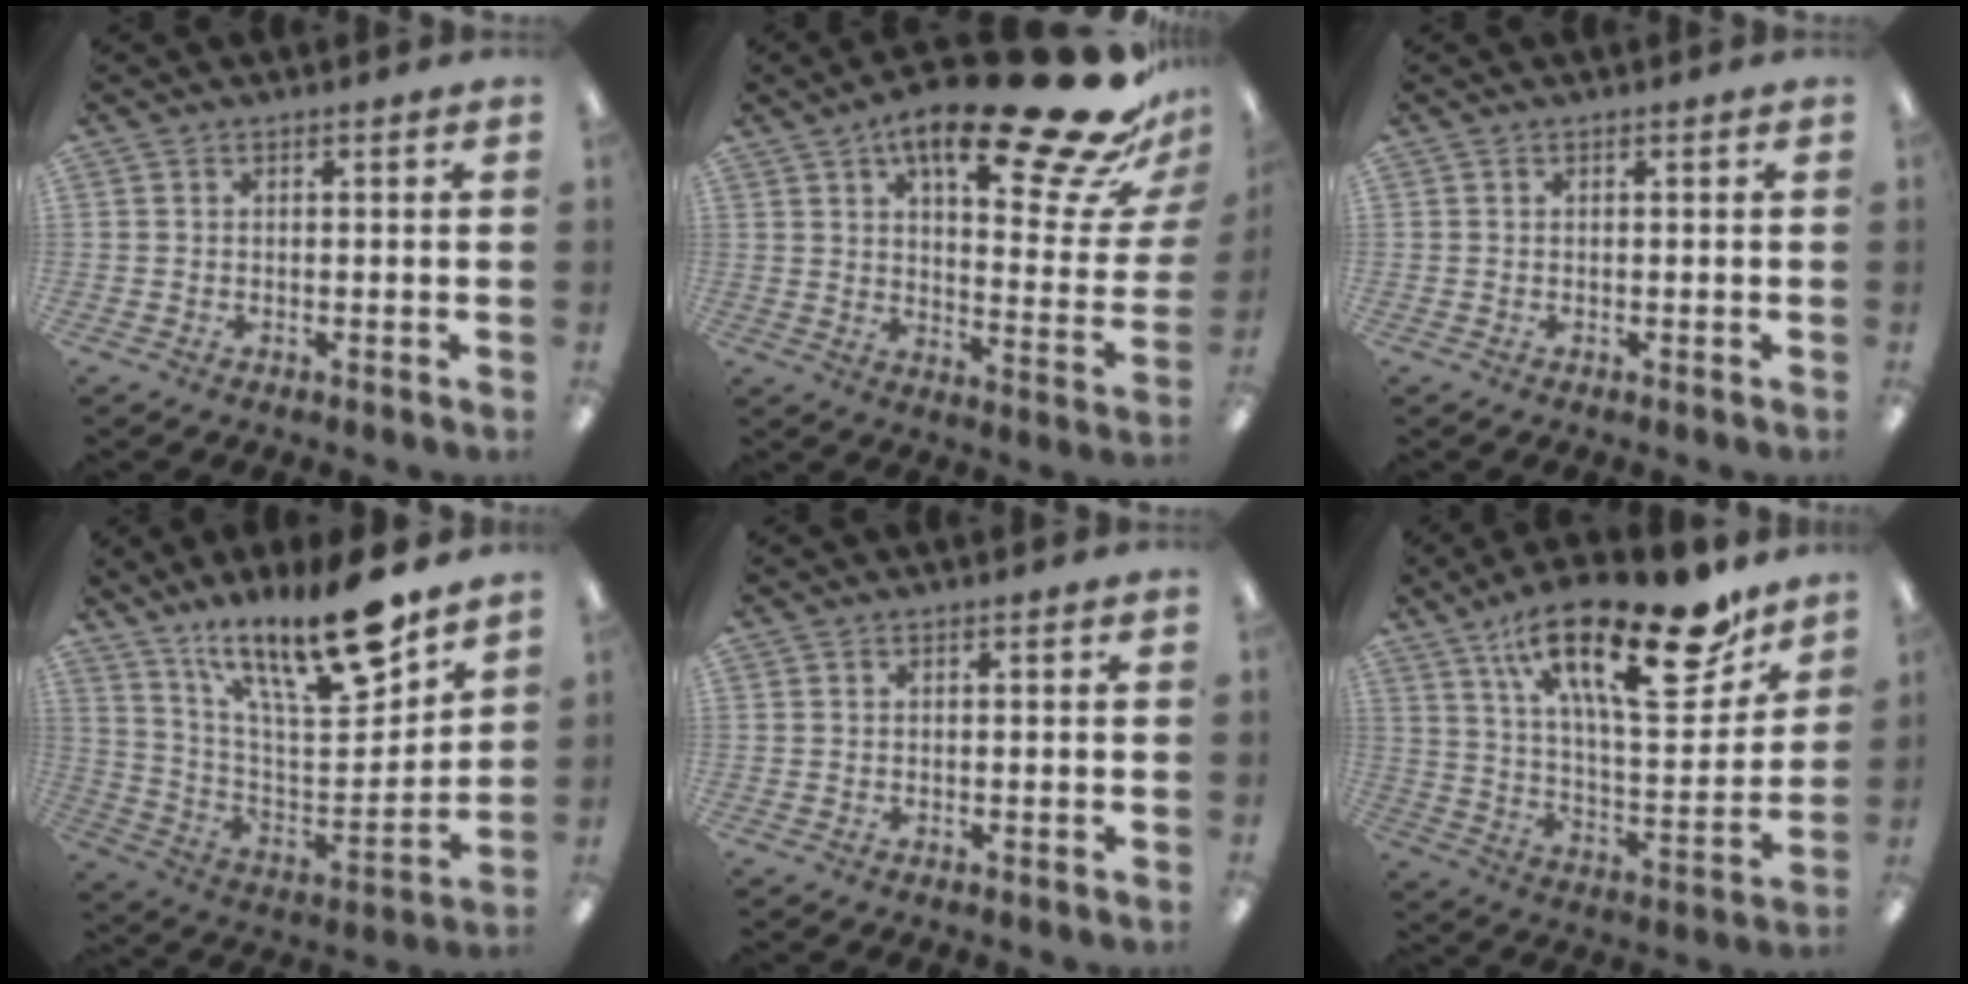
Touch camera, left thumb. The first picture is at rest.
{"total": 26.4, "force": [16.7, 7.4, 19.1], "torque": [-0.262, -0.113, 0.259]}
{"total": 0.0}
{"total": 21.9, "force": [16.3, 5.3, 13.7], "torque": [-0.218, -0.111, 0.269]}
{"total": 0.0}
{"total": 27.8, "force": [17.1, 10.0, 19.5], "torque": [-0.297, -0.090, 0.281]}